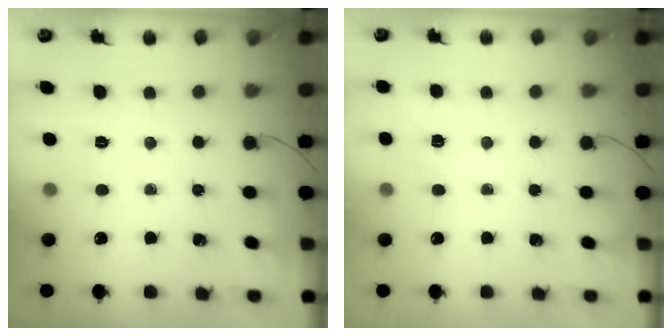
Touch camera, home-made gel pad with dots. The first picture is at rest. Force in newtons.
{"total": 5.2, "press": 5.0, "slide": 1.6}